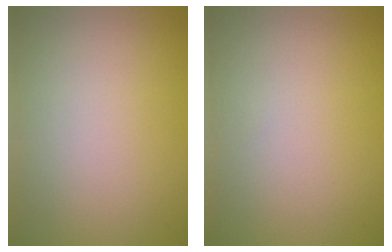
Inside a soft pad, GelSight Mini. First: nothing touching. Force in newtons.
{"total": 0.0}